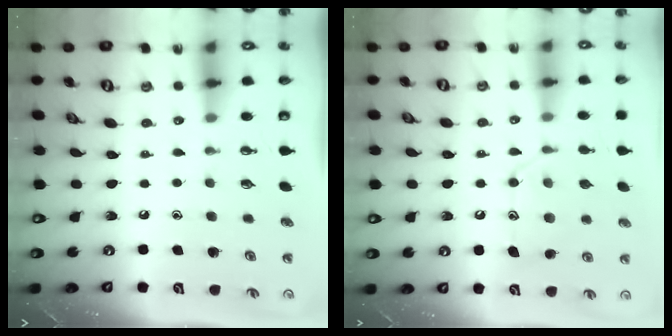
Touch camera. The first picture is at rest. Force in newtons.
{"total": 15.1, "press": 15.1, "slide": 1.1}